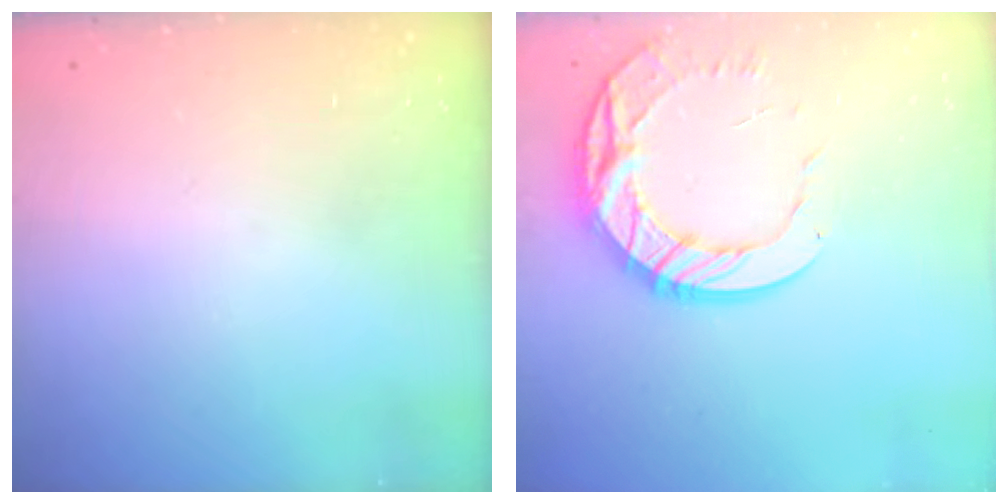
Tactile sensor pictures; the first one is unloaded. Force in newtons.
{"total": 15.4, "press": 15.3, "slide": 1.3}